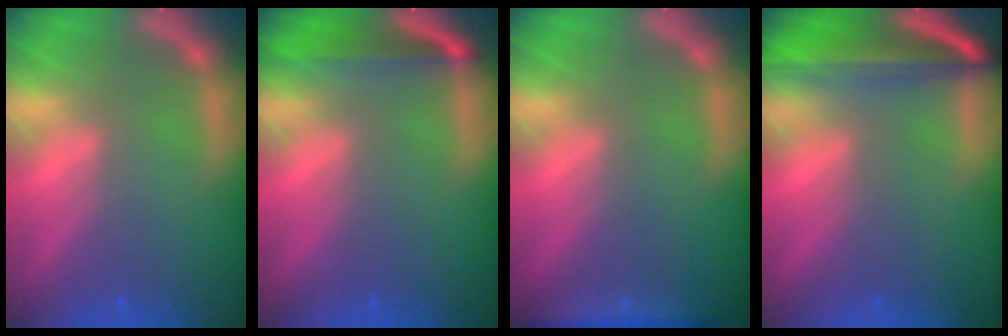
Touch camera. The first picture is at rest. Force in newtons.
{"total": 4.0}
{"total": 2.4}
{"total": 8.5}